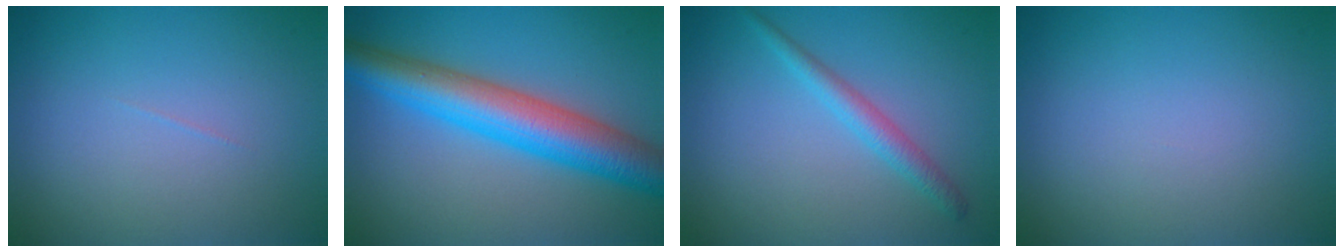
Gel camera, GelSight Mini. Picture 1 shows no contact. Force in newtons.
{"total": 8.0, "press": 8.0, "slide": 0.2}
{"total": 2.2, "press": 2.2, "slide": 0.1}
{"total": 0.0}